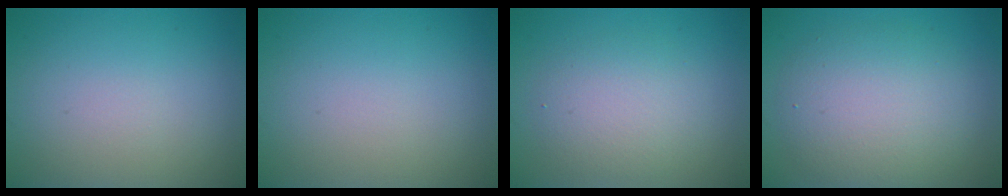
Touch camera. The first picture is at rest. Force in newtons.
{"total": 0.0}
{"total": 3.4, "press": 3.3, "slide": 0.3}
{"total": 5.9, "press": 5.9, "slide": 0.2}